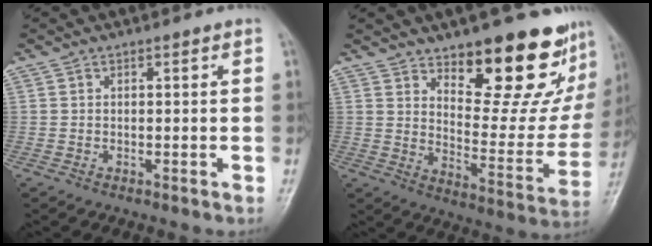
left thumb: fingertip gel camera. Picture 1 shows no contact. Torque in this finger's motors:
{"motor_torque": [0.60, 0.46, 0.20, -0.89, 0.15]}